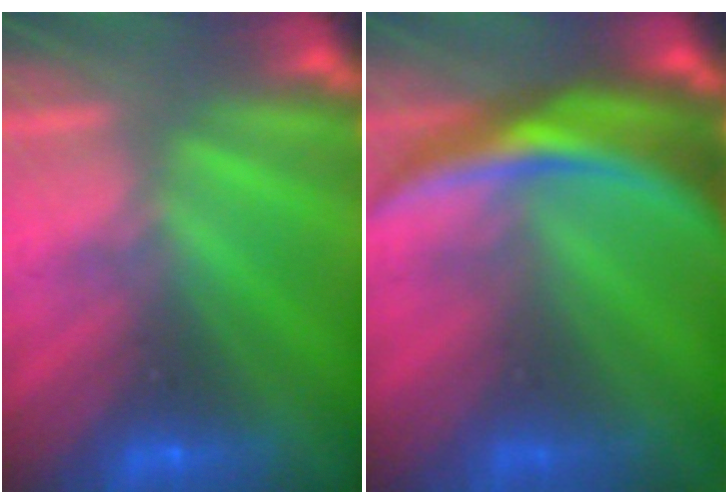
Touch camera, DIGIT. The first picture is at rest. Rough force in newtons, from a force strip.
{"total": 11.7}